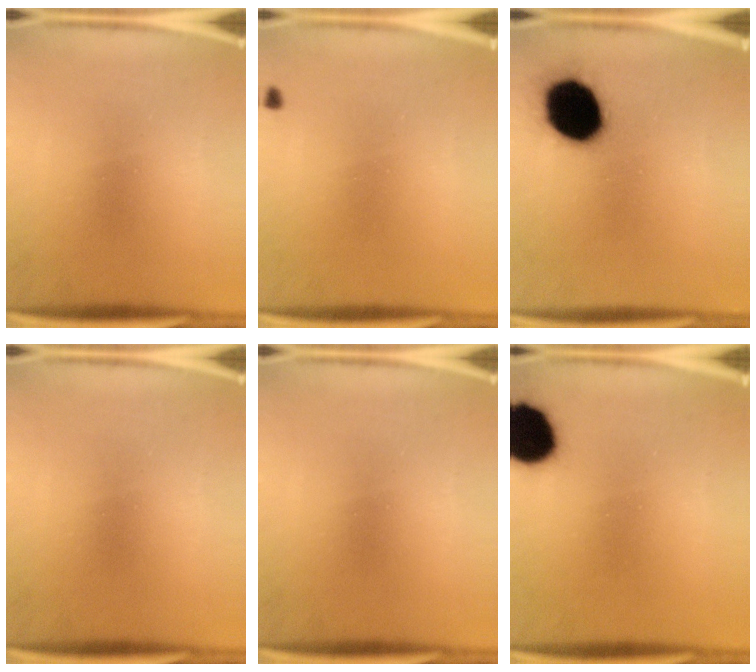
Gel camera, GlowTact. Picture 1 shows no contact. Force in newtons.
{"total": 0.6}
{"total": 19.1}
{"total": 0.0}
{"total": 0.0}
{"total": 14.8}